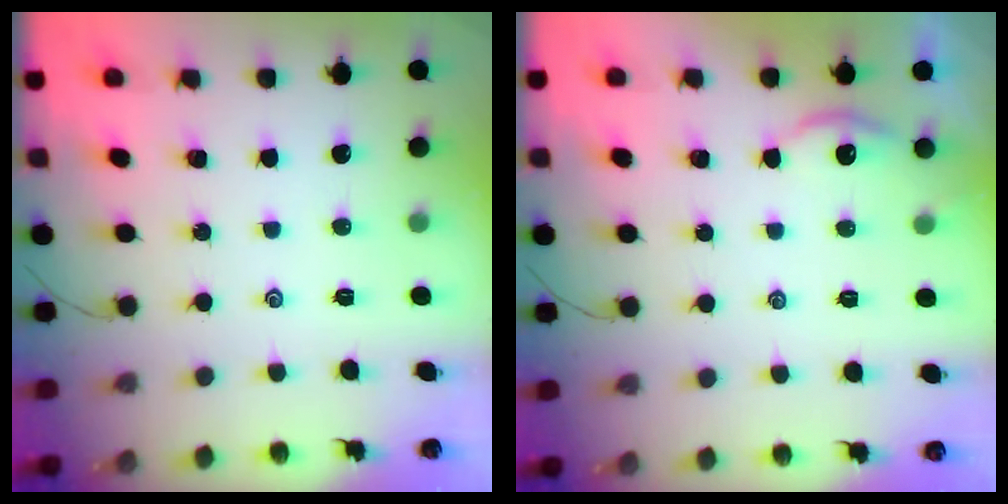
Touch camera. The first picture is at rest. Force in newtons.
{"total": 1.9, "press": 1.9, "slide": 0.3}